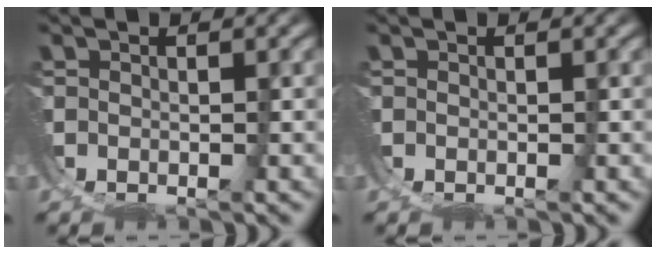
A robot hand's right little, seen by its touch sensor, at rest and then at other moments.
{"total": 0.0}